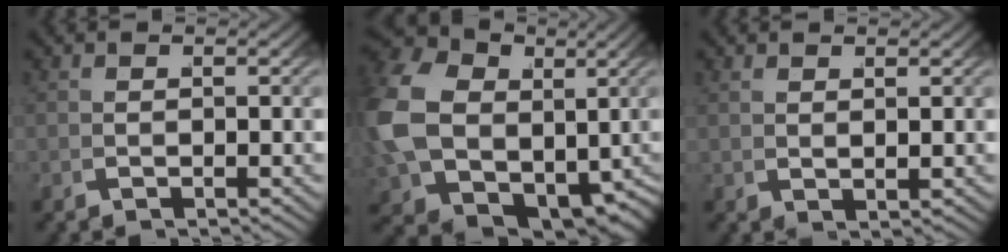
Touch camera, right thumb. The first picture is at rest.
{"total": 15.9, "force": [-0.6, 12.6, 9.7], "torque": [-0.251, -0.077, 0.027]}
{"total": 1.3, "force": [1.2, -0.4, 0.3], "torque": [-0.009, -0.005, 0.033]}